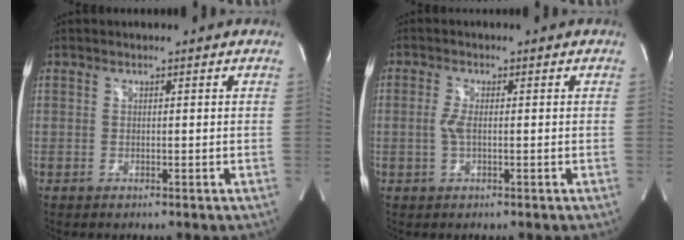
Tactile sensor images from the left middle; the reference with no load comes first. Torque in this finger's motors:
{"motor_torque": [0.56, 0.31, 0.19, 0.07]}